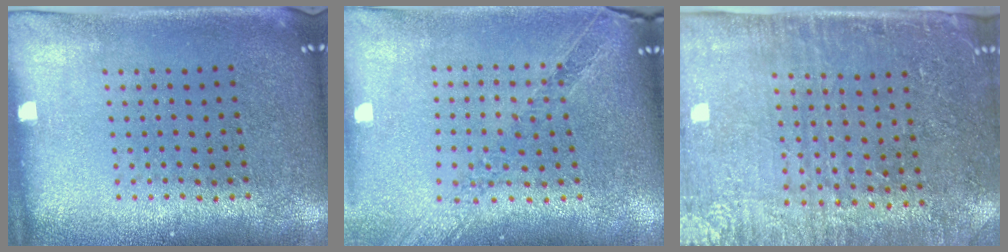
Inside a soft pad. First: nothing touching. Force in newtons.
{"total": 1.0, "press": 1.0, "slide": 0.1}
{"total": 3.4, "press": 3.2, "slide": 1.2}